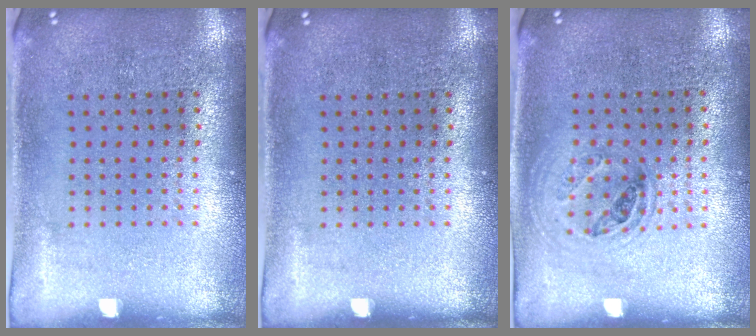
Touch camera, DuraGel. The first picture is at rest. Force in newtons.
{"total": 0.0}
{"total": 1.0, "press": 0.9, "slide": 0.3}